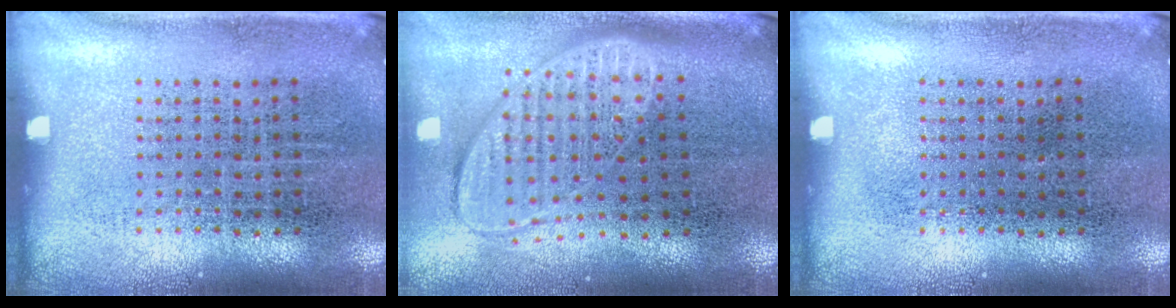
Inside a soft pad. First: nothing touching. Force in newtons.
{"total": 2.0, "press": 1.5, "slide": 1.2}
{"total": 0.0}